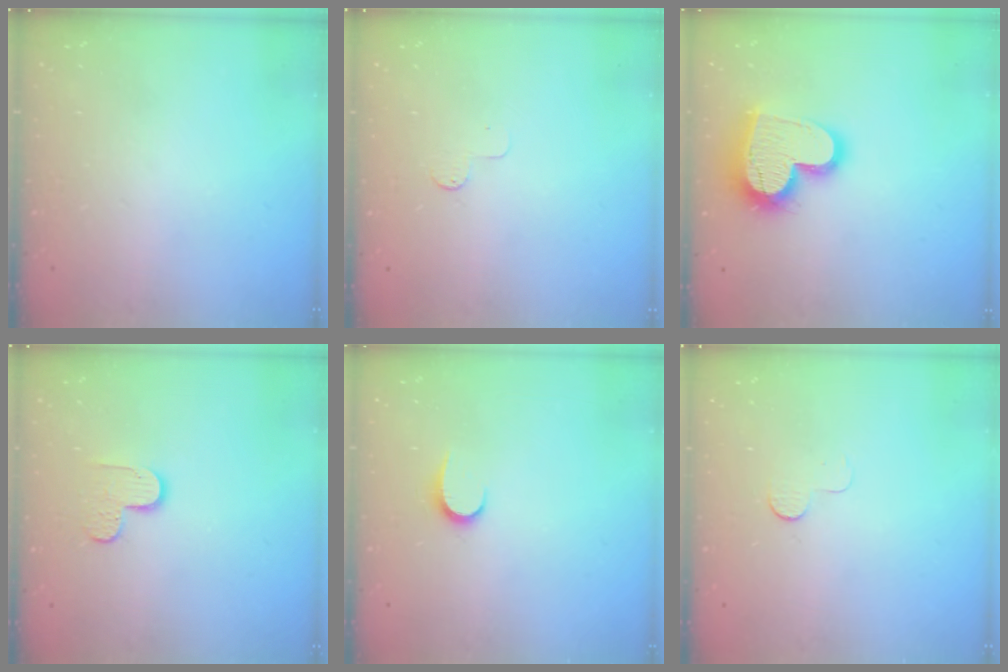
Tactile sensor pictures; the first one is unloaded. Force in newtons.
{"total": 2.6, "press": 2.6, "slide": 0.3}
{"total": 18.2, "press": 18.1, "slide": 1.5}
{"total": 4.9, "press": 4.9, "slide": 0.2}
{"total": 5.7, "press": 5.7, "slide": 0.6}
{"total": 3.2, "press": 3.1, "slide": 0.3}